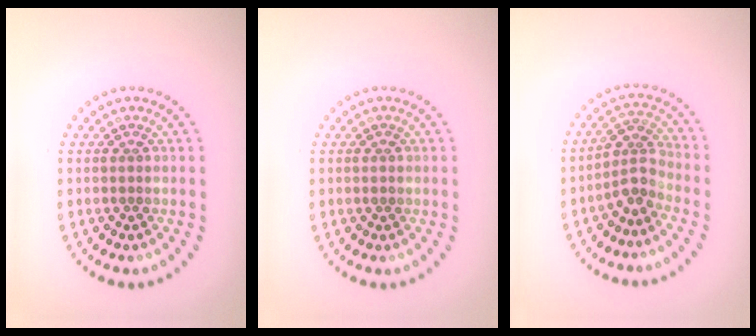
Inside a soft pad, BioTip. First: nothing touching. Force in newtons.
{"total": 0.8, "press": 0.8, "slide": 0.0}
{"total": 2.7, "press": 2.0, "slide": 1.8}